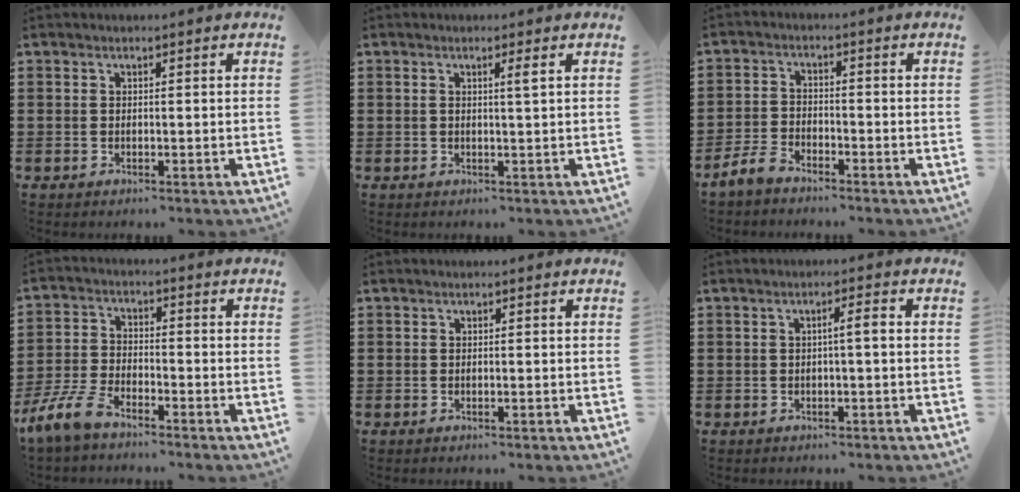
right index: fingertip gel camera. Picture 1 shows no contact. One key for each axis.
{"total": 1.4, "fx": 0.4, "fy": -0.2, "fz": 1.3, "tx": -0.023, "ty": -0.002, "tz": 0.004}
{"total": 3.4, "fx": -3.0, "fy": 0.9, "fz": 1.4, "tx": -0.046, "ty": 0.005, "tz": -0.066}
{"total": 6.2, "fx": -5.1, "fy": 1.4, "fz": 3.4, "tx": -0.102, "ty": -0.013, "tz": -0.105}
{"total": 0.0}
{"total": 2.0, "fx": -0.2, "fy": 0.1, "fz": 2.0, "tx": -0.036, "ty": 0.000, "tz": -0.005}